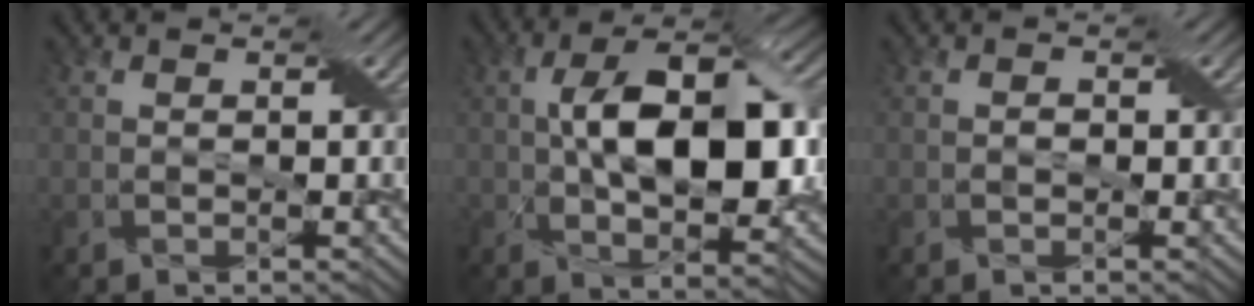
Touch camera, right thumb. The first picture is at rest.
{"total": 12.1, "force": [0.7, 6.2, 10.4], "torque": [-0.170, 0.003, 0.011]}
{"total": 0.6, "force": [-0.1, 0.5, 0.3], "torque": [-0.006, -0.001, -0.005]}